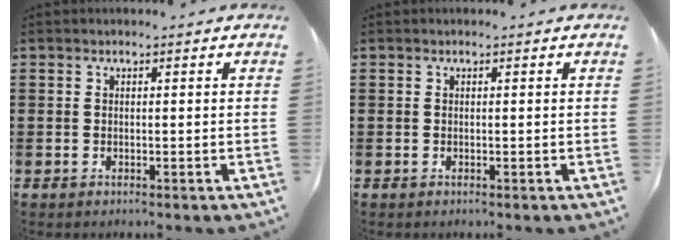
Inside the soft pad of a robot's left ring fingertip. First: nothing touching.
{"total": 0.0}